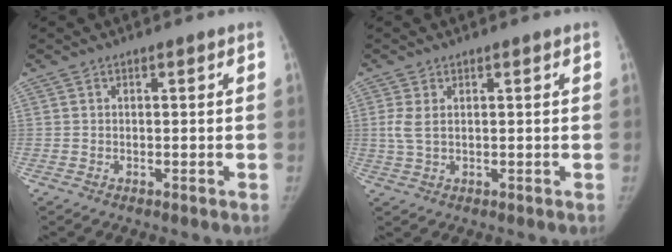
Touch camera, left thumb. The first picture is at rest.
{"total": 3.1, "force": [0.9, 1.5, 2.5], "torque": [-0.062, 0.002, 0.024]}